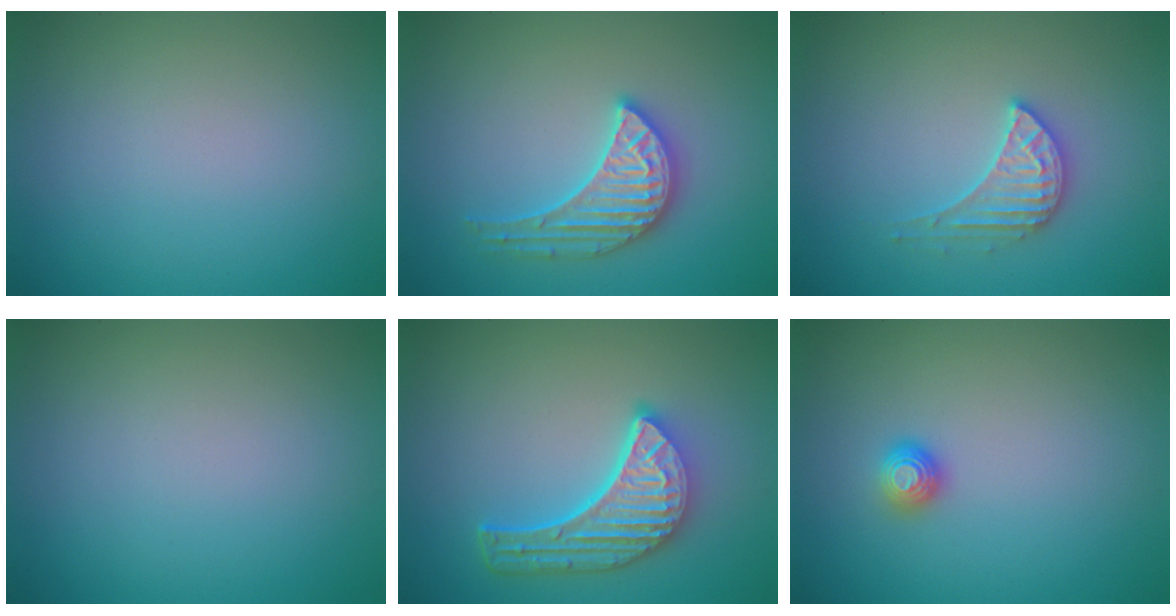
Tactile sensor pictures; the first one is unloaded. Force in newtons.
{"total": 3.5, "press": 3.5, "slide": 0.4}
{"total": 3.0, "press": 2.9, "slide": 0.4}
{"total": 0.0}
{"total": 6.0, "press": 4.6, "slide": 3.9}
{"total": 1.1, "press": 1.0, "slide": 0.3}